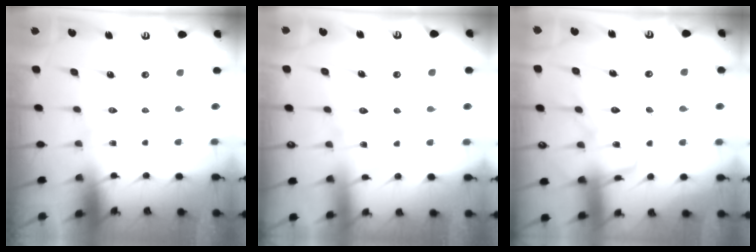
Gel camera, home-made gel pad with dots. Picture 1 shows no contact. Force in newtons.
{"total": 8.1, "press": 8.0, "slide": 0.8}
{"total": 14.2, "press": 14.1, "slide": 1.4}